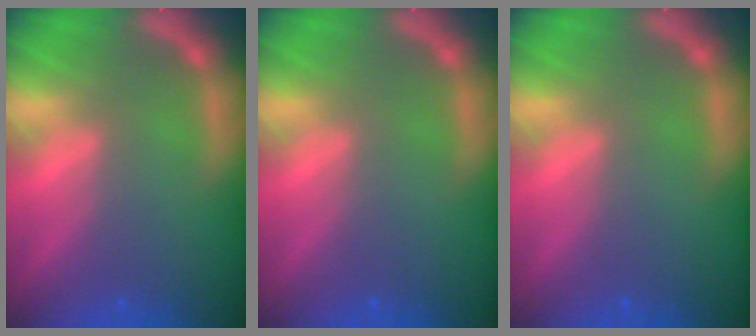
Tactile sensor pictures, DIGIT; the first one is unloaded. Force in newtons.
{"total": 0.0}
{"total": 0.0}